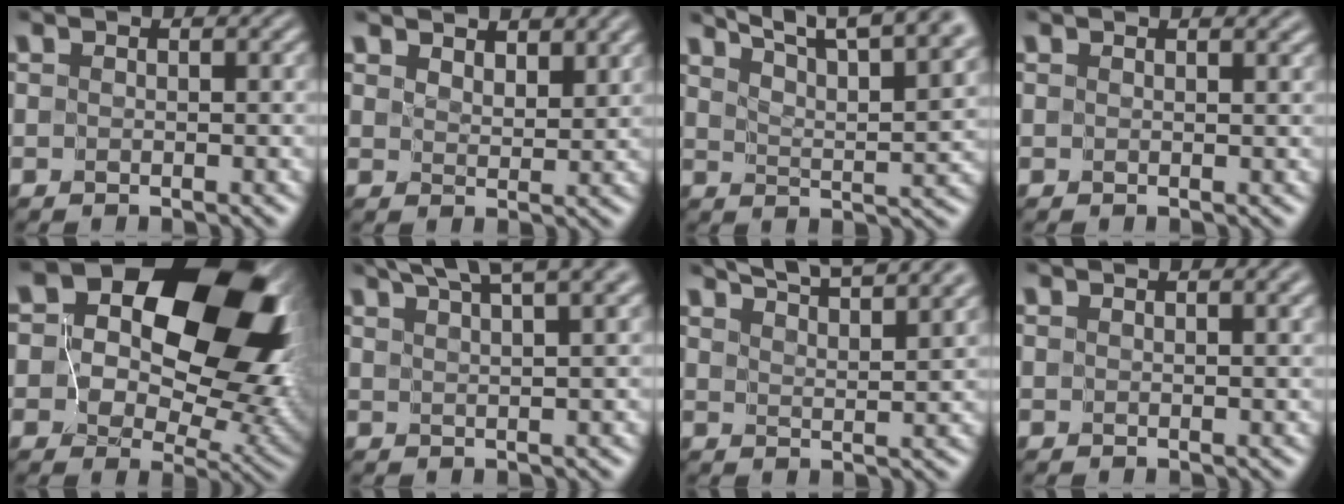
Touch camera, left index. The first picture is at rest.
{"total": 3.7, "force": [3.3, 1.0, 1.1], "torque": [-0.017, -0.005, 0.055]}
{"total": 12.4, "force": [9.9, 3.2, 6.8], "torque": [-0.082, 0.025, 0.103]}
{"total": 1.1, "force": [1.0, 0.1, 0.5], "torque": [-0.007, -0.004, 0.008]}
{"total": 19.1, "force": [6.3, 12.7, 12.8], "torque": [-0.165, 0.029, 0.095]}
{"total": 7.5, "force": [5.8, 1.6, 4.5], "torque": [-0.043, 0.034, 0.053]}
{"total": 8.6, "force": [7.2, 1.8, 4.3], "torque": [-0.034, 0.027, 0.067]}
{"total": 2.3, "force": [1.6, 0.5, 1.6], "torque": [-0.015, -0.002, 0.014]}